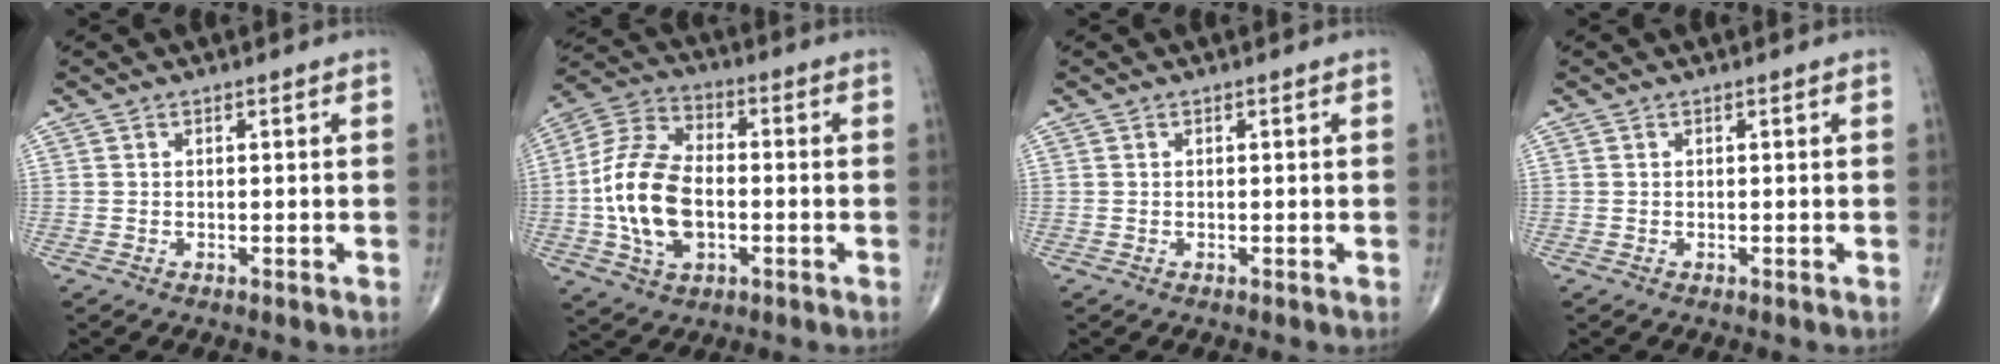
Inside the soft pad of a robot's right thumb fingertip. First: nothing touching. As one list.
[{"total": 15.6, "force": [-2.1, 9.3, 12.4], "torque": [-0.242, 0.022, -0.040]}, {"total": 0.0}, {"total": 0.0}]